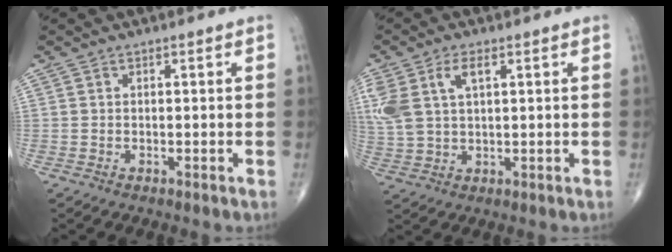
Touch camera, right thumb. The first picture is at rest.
{"total": 9.6, "force": [3.4, 5.2, 7.4], "torque": [-0.178, 0.011, 0.074]}